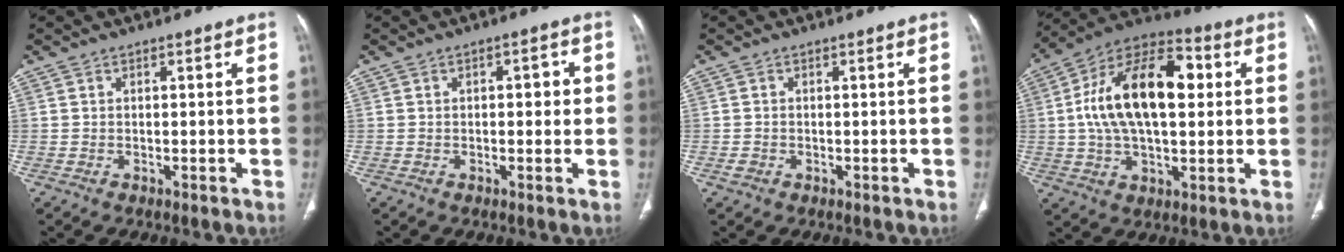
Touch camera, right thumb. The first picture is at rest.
{"total": 3.3, "force": [0.3, 1.8, 2.8], "torque": [-0.019, 0.003, -0.001]}
{"total": 1.3, "force": [-0.5, 1.0, 0.5], "torque": [-0.010, 0.006, -0.009]}
{"total": 21.4, "force": [2.9, 11.4, 17.8], "torque": [-0.295, 0.026, 0.041]}